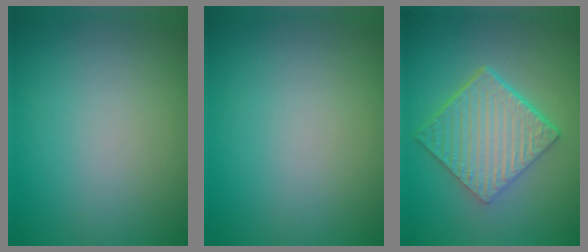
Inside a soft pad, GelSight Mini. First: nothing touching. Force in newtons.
{"total": 0.0}
{"total": 6.6, "press": 4.7, "slide": 4.7}